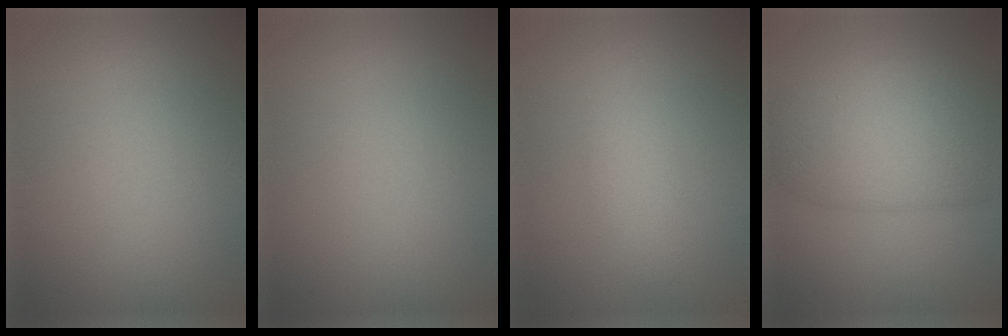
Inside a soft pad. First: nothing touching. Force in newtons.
{"total": 0.0}
{"total": 1.8, "press": 1.8, "slide": 0.0}
{"total": 9.0, "press": 8.9, "slide": 0.3}